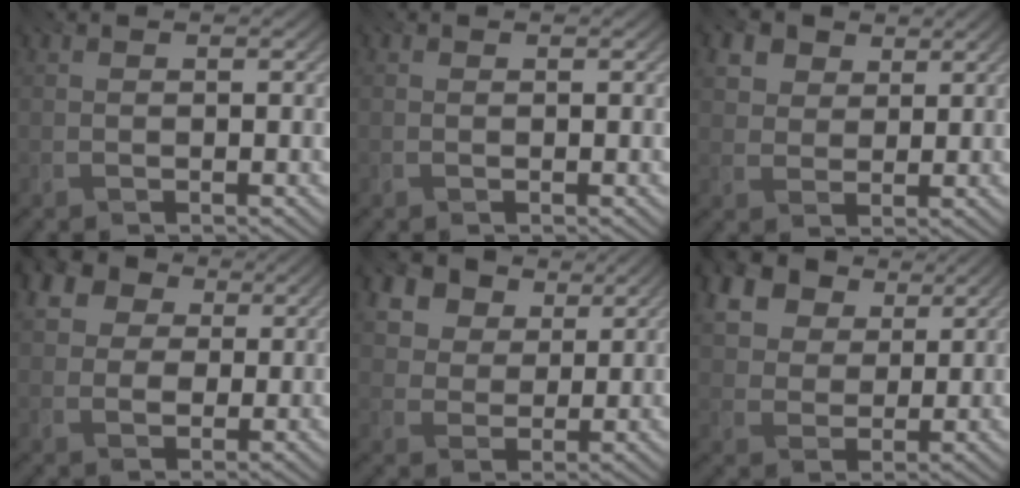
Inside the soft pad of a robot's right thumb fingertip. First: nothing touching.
{"total": 0.0}
{"total": 4.9, "force": [2.8, 3.6, 2.0], "torque": [-0.066, -0.014, 0.056]}
{"total": 10.3, "force": [4.6, 7.9, 4.9], "torque": [-0.132, 0.019, 0.082]}
{"total": 12.4, "force": [7.4, 8.2, 5.6], "torque": [-0.170, 0.005, 0.140]}
{"total": 13.2, "force": [7.3, 8.9, 6.5], "torque": [-0.186, 0.012, 0.144]}